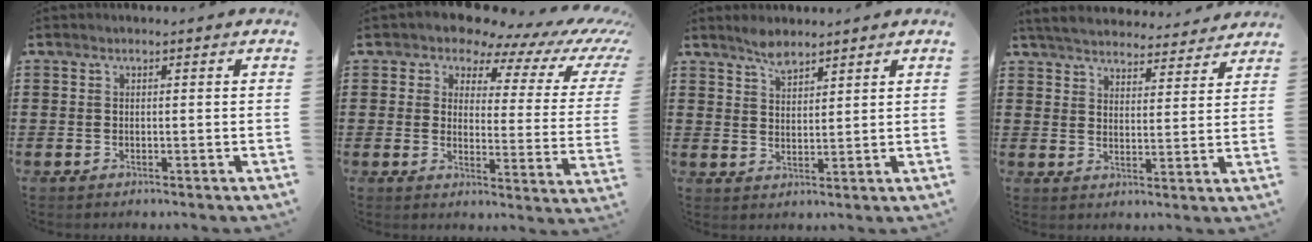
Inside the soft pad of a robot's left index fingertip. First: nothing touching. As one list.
[{"total": 6.2, "force": [5.0, 2.6, 2.6], "torque": [-0.066, -0.032, 0.082]}, {"total": 3.2, "force": [2.7, 1.1, 1.2], "torque": [-0.030, 0.003, 0.052]}, {"total": 4.7, "force": [4.6, 0.6, 0.6], "torque": [-0.035, -0.026, 0.079]}]